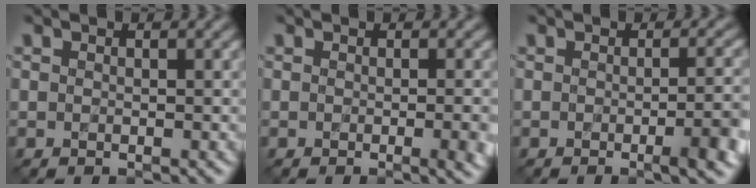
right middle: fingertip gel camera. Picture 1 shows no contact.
{"total": 4.1, "force": [-0.6, 1.8, 3.7], "torque": [-0.016, 0.003, -0.003]}
{"total": 5.2, "force": [-1.4, 1.5, 4.7], "torque": [-0.048, -0.004, -0.016]}